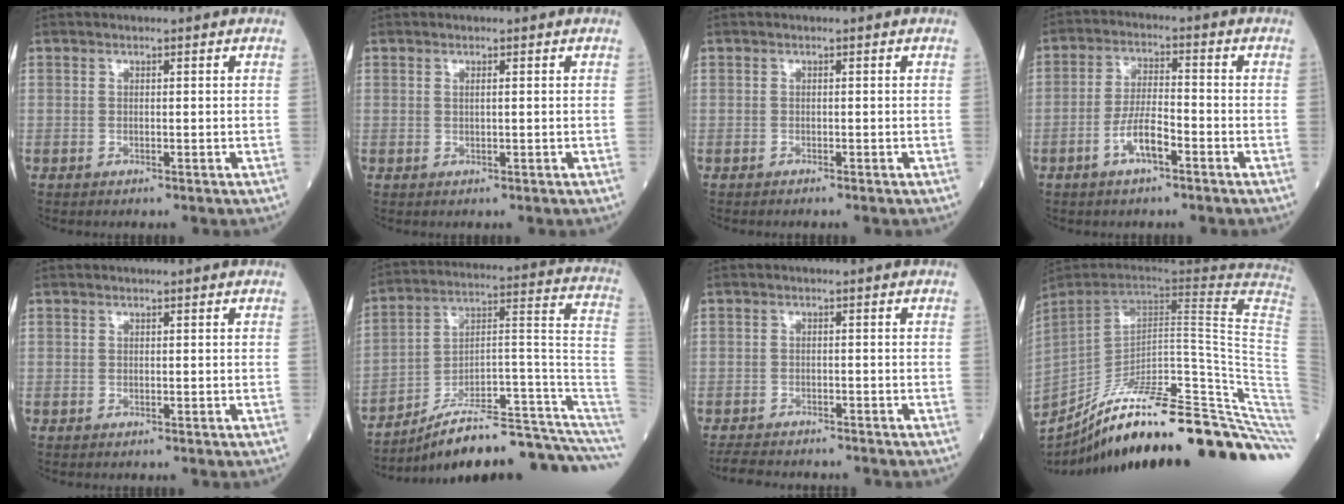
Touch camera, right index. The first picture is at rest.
{"total": 0.5, "force": [0.2, 0.0, 0.5], "torque": [-0.013, -0.001, 0.002]}
{"total": 0.5, "force": [-0.5, 0.0, 0.2], "torque": [-0.002, -0.001, -0.012]}
{"total": 5.7, "force": [-2.9, 1.3, 4.7], "torque": [-0.097, 0.006, -0.057]}
{"total": 0.0}
{"total": 21.4, "force": [-18.3, 1.3, 10.9], "torque": [-0.086, 0.057, -0.272]}
{"total": 1.6, "force": [-1.4, 0.5, 0.5], "torque": [-0.011, -0.003, -0.021]}
{"total": 35.3, "force": [-26.9, 1.4, 22.9], "torque": [-0.212, -0.045, -0.375]}